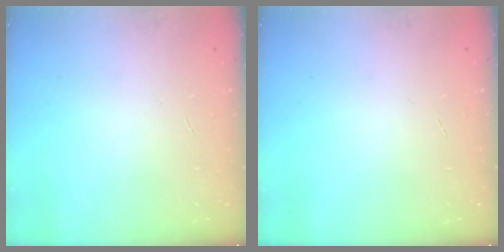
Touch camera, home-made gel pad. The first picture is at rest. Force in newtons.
{"total": 0.0}